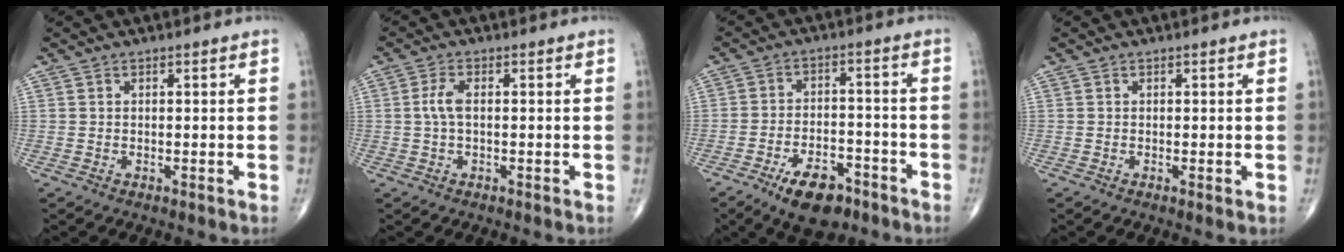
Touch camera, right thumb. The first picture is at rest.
{"total": 3.1, "force": [0.1, 1.3, 2.8], "torque": [-0.068, 0.004, -0.002]}
{"total": 10.4, "force": [-6.6, 5.0, 6.3], "torque": [-0.086, 0.038, -0.104]}
{"total": 0.6, "force": [0.0, 0.1, 0.6], "torque": [-0.011, -0.003, -0.003]}